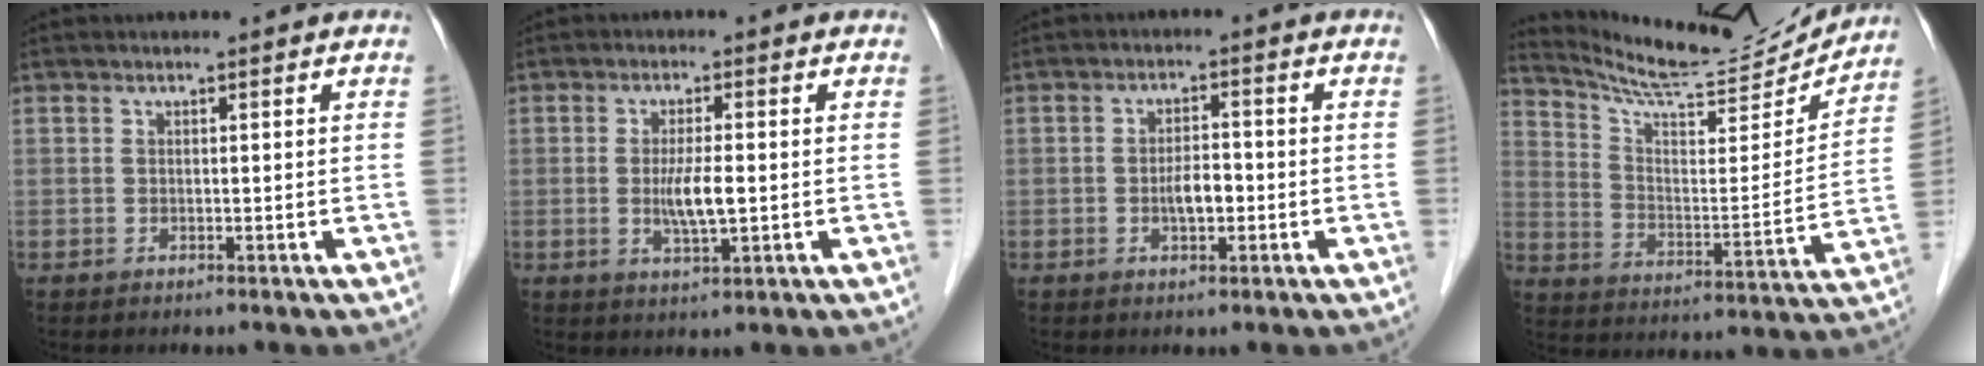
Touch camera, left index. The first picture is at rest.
{"total": 4.7, "force": [-1.3, 0.6, 4.5], "torque": [-0.091, -0.014, -0.021]}
{"total": 3.7, "force": [-1.8, 1.3, 3.0], "torque": [-0.054, -0.003, -0.030]}
{"total": 16.5, "force": [16.0, 1.0, 4.0], "torque": [-0.079, -0.047, 0.239]}